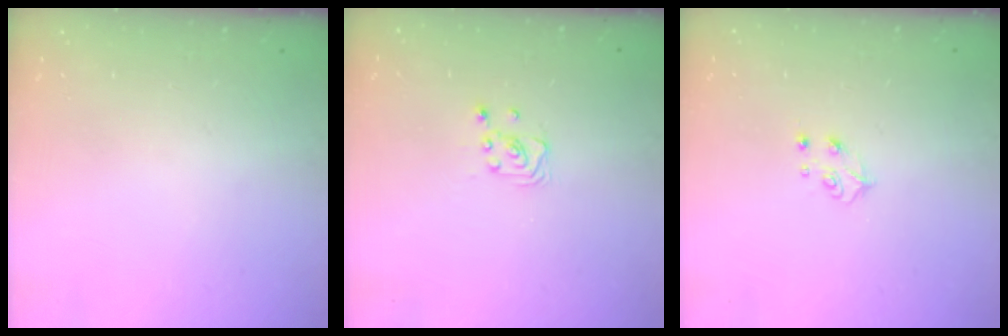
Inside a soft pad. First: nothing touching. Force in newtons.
{"total": 2.6, "press": 2.6, "slide": 0.3}
{"total": 5.2, "press": 5.1, "slide": 0.7}